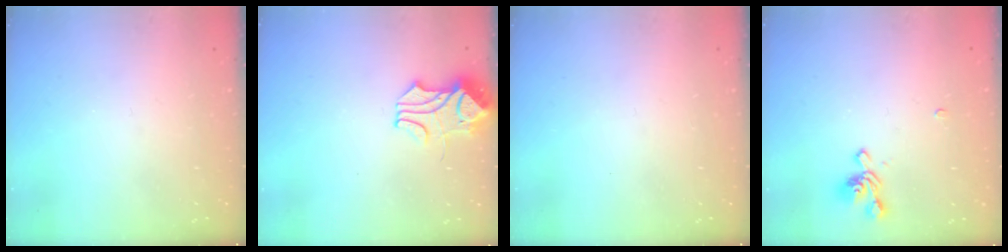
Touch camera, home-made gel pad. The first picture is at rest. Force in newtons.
{"total": 1.9, "press": 1.8, "slide": 0.7}
{"total": 0.0}
{"total": 1.5, "press": 1.1, "slide": 1.0}